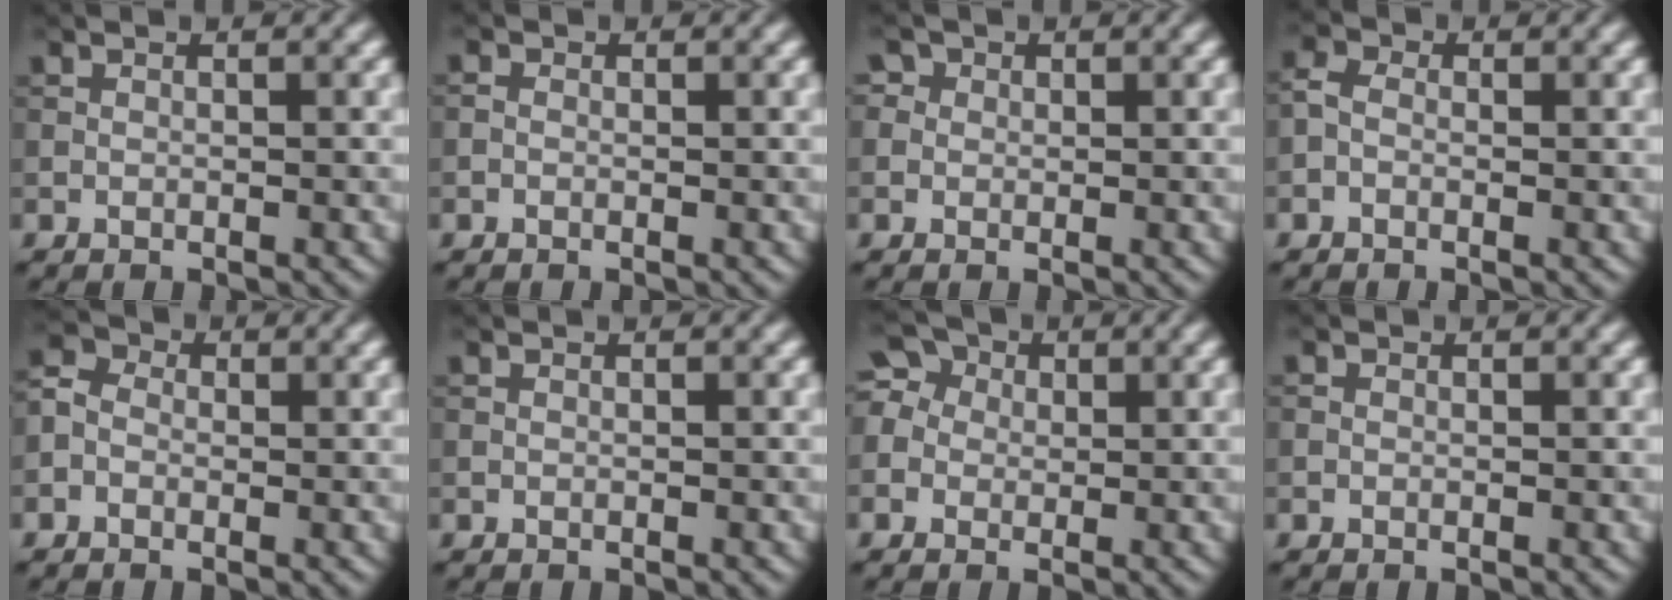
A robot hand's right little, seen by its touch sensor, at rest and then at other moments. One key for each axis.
{"total": 0.5, "fx": -0.1, "fy": 0.5, "fz": 0.3, "tx": -0.005, "ty": -0.003, "tz": -0.006}
{"total": 1.8, "fx": 0.8, "fy": 1.5, "fz": 0.6, "tx": -0.010, "ty": 0.006, "tz": -0.002}
{"total": 1.7, "fx": -0.5, "fy": 1.3, "fz": 1.0, "tx": -0.028, "ty": 0.004, "tz": -0.017}
{"total": 2.2, "fx": -0.6, "fy": 1.9, "fz": 1.0, "tx": -0.023, "ty": 0.008, "tz": -0.019}
{"total": 0.0}
{"total": 4.6, "fx": 1.0, "fy": 3.9, "fz": 2.1, "tx": -0.037, "ty": 0.027, "tz": -0.014}
{"total": 0.0}